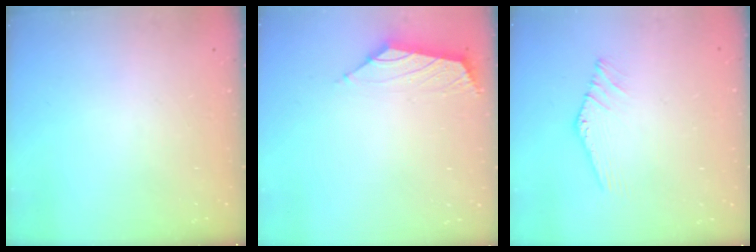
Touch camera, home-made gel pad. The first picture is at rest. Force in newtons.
{"total": 1.6, "press": 1.4, "slide": 0.7}
{"total": 0.5, "press": 0.4, "slide": 0.3}